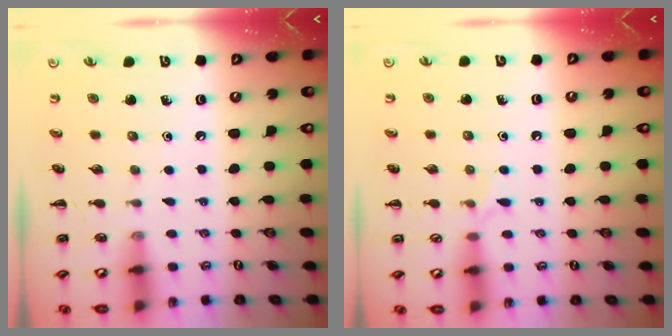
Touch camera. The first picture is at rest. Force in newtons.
{"total": 4.4, "press": 4.1, "slide": 1.5}